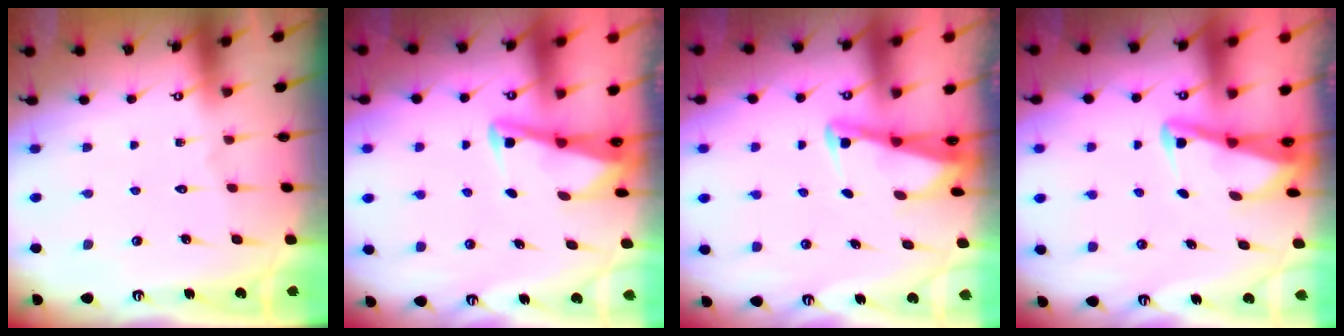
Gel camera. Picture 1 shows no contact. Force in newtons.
{"total": 3.0, "press": 2.9, "slide": 0.4}
{"total": 2.5, "press": 2.5, "slide": 0.2}
{"total": 3.2, "press": 3.2, "slide": 0.3}